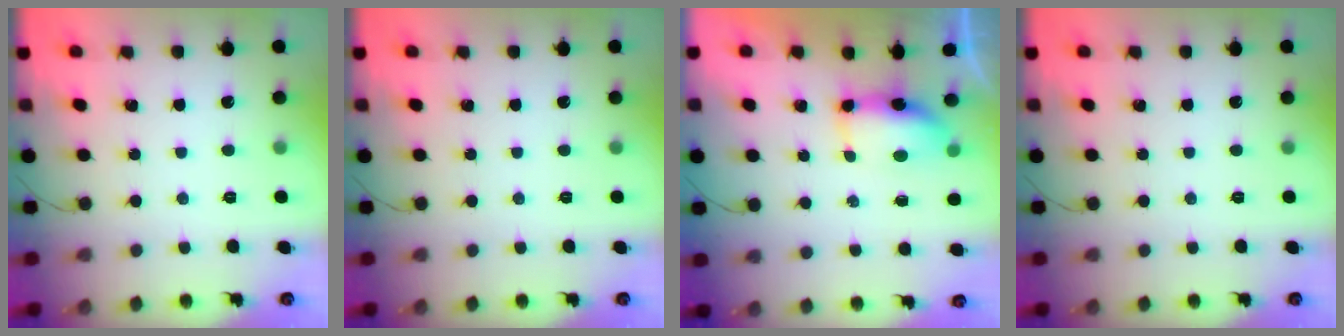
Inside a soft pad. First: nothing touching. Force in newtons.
{"total": 0.0}
{"total": 6.7, "press": 6.7, "slide": 0.5}
{"total": 0.0}